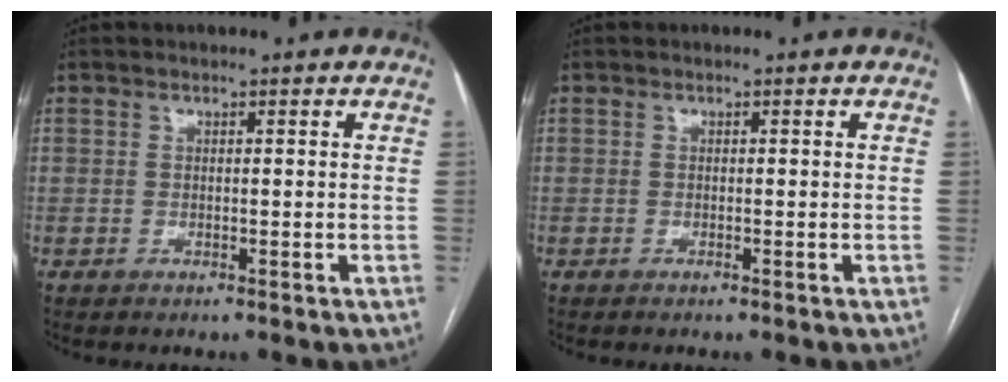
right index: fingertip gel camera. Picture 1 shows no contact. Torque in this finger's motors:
{"motor_torque": [-0.01, -0.10, 0.06, 0.01]}